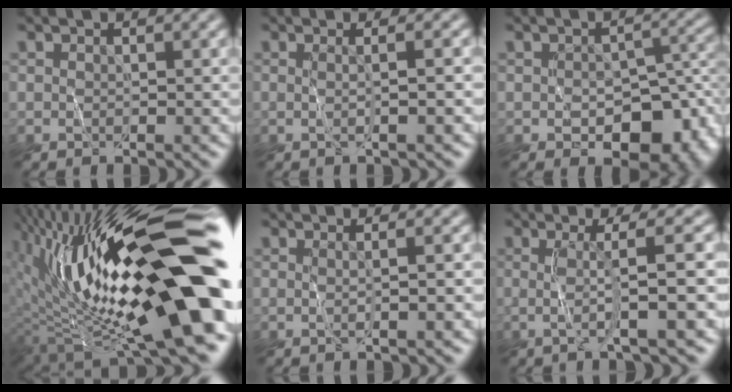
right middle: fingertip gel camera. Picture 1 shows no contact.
{"total": 2.5, "force": [0.2, 0.9, 2.3], "torque": [-0.026, 0.005, -0.023]}
{"total": 7.5, "force": [-2.9, 4.1, 5.5], "torque": [-0.074, -0.006, -0.033]}
{"total": 21.0, "force": [-1.1, 6.4, 19.9], "torque": [-0.315, 0.006, -0.030]}
{"total": 2.1, "force": [0.2, 0.8, 2.0], "torque": [-0.022, 0.004, -0.023]}
{"total": 4.3, "force": [-0.1, 0.4, 4.3], "torque": [-0.074, 0.005, 0.000]}